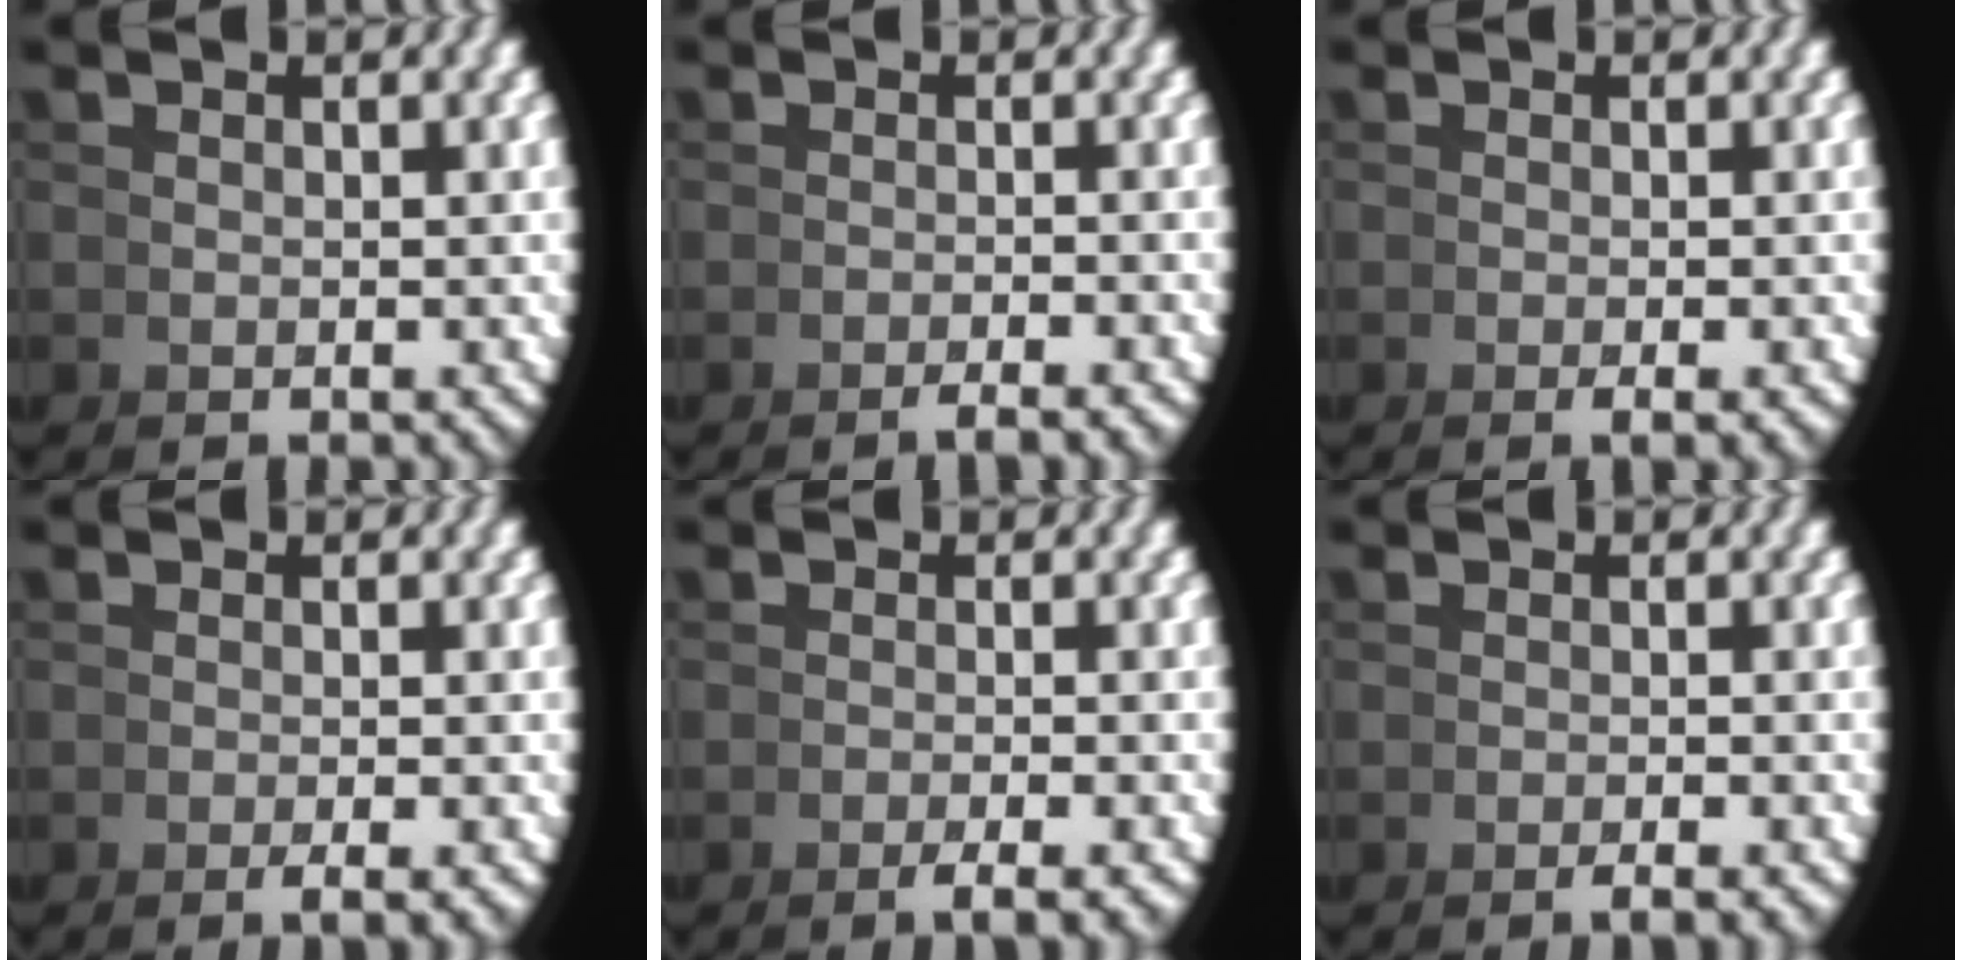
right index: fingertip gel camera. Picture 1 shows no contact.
{"total": 2.0, "force": [-1.8, -0.3, 0.9], "torque": [-0.002, 0.014, -0.037]}
{"total": 1.5, "force": [-1.0, 0.2, 1.0], "torque": [-0.015, 0.001, -0.015]}
{"total": 2.1, "force": [-1.7, 0.1, 1.3], "torque": [-0.010, 0.010, -0.031]}
{"total": 2.9, "force": [-2.3, -0.1, 1.8], "torque": [-0.013, 0.012, -0.043]}
{"total": 1.7, "force": [-1.5, -0.1, 0.8], "torque": [-0.002, 0.012, -0.032]}